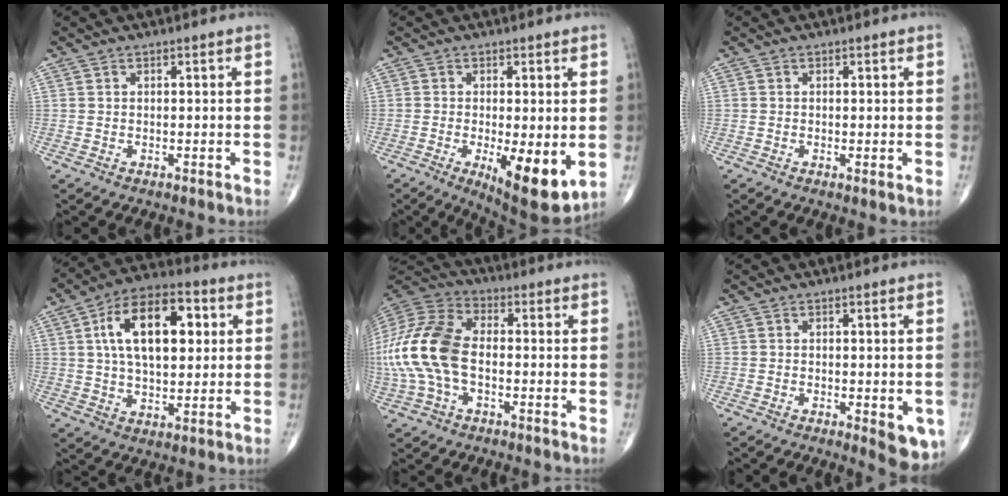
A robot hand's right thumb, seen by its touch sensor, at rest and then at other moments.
{"total": 11.5, "force": [-2.6, 3.7, 10.5], "torque": [-0.154, -0.026, -0.031]}
{"total": 0.9, "force": [-0.1, 0.3, 0.9], "torque": [-0.021, -0.005, -0.005]}
{"total": 17.6, "force": [4.2, 9.4, 14.2], "torque": [-0.212, 0.011, 0.065]}
{"total": 18.7, "force": [-1.8, 11.1, 14.9], "torque": [-0.342, 0.028, -0.037]}
{"total": 6.5, "force": [-2.0, 2.4, 5.7], "torque": [-0.057, -0.009, -0.023]}